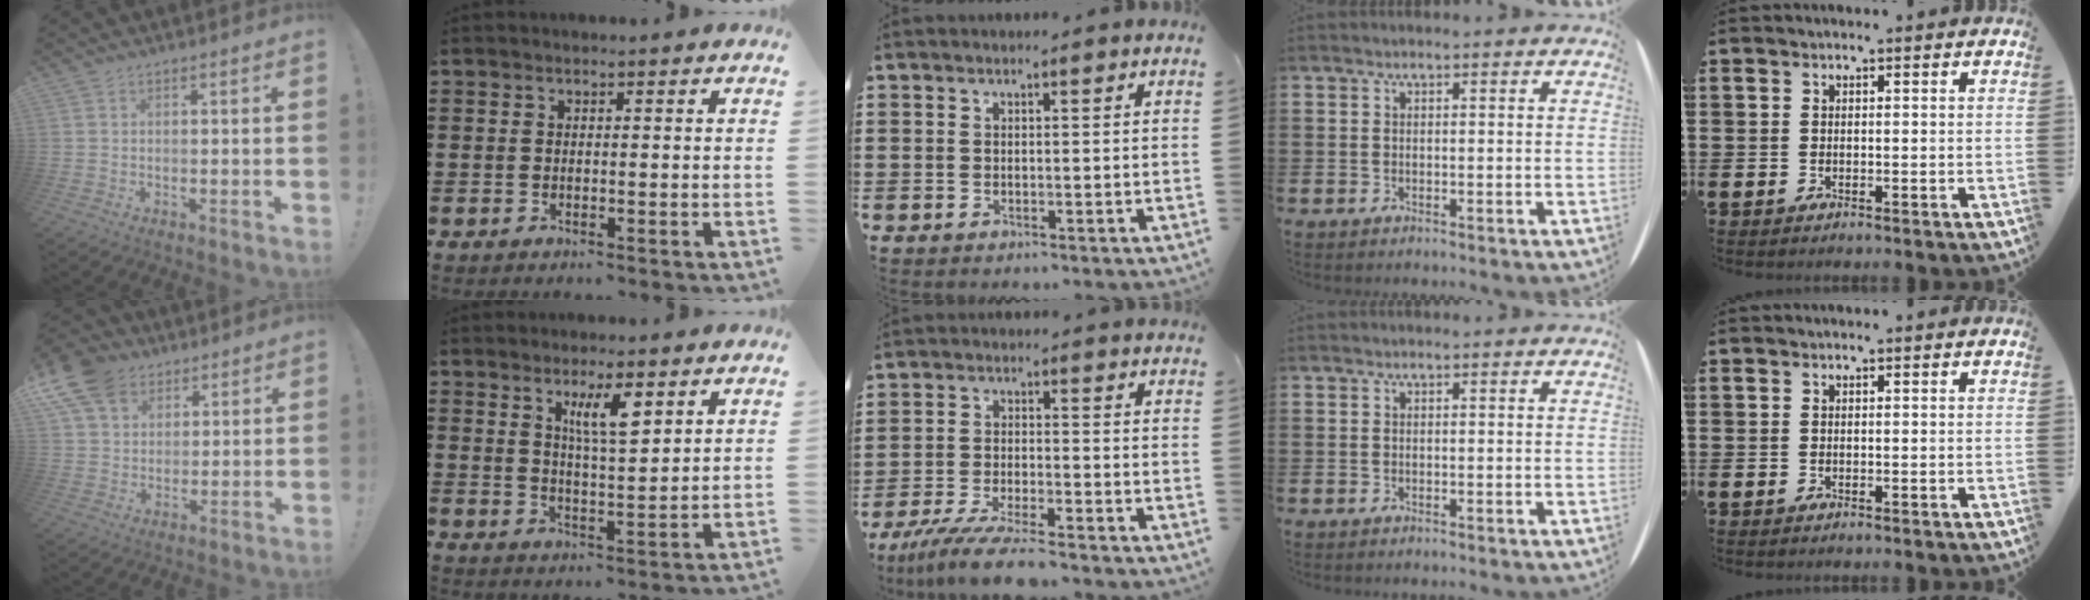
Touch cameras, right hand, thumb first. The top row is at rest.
{"thumb": {"total": 12.7, "force": [7.0, 9.0, 5.5], "torque": [-0.098, -0.038, 0.139]}, "index": {"total": 5.8, "force": [3.1, 1.4, 4.6], "torque": [-0.091, 0.004, 0.051]}, "middle": {"total": 7.1, "force": [-6.3, 0.1, 3.3], "torque": [-0.073, -0.011, -0.119]}}